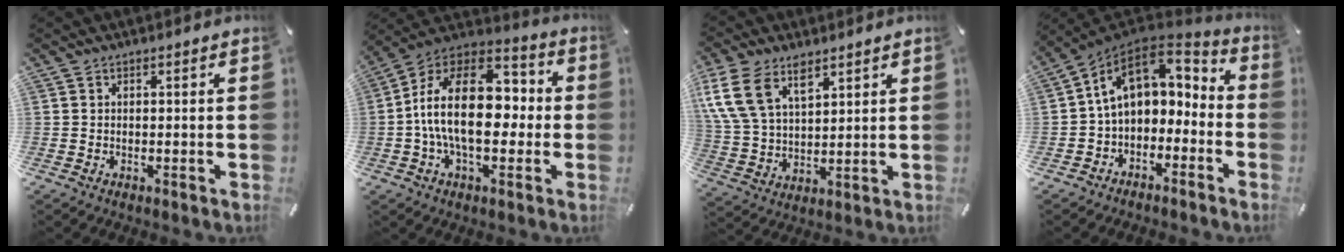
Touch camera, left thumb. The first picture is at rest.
{"total": 21.1, "force": [-0.9, 12.8, 16.8], "torque": [-0.303, 0.009, -0.019]}
{"total": 12.5, "force": [7.0, 7.2, 7.4], "torque": [-0.197, -0.020, 0.128]}
{"total": 12.9, "force": [3.0, 8.8, 8.9], "torque": [-0.161, -0.012, 0.053]}